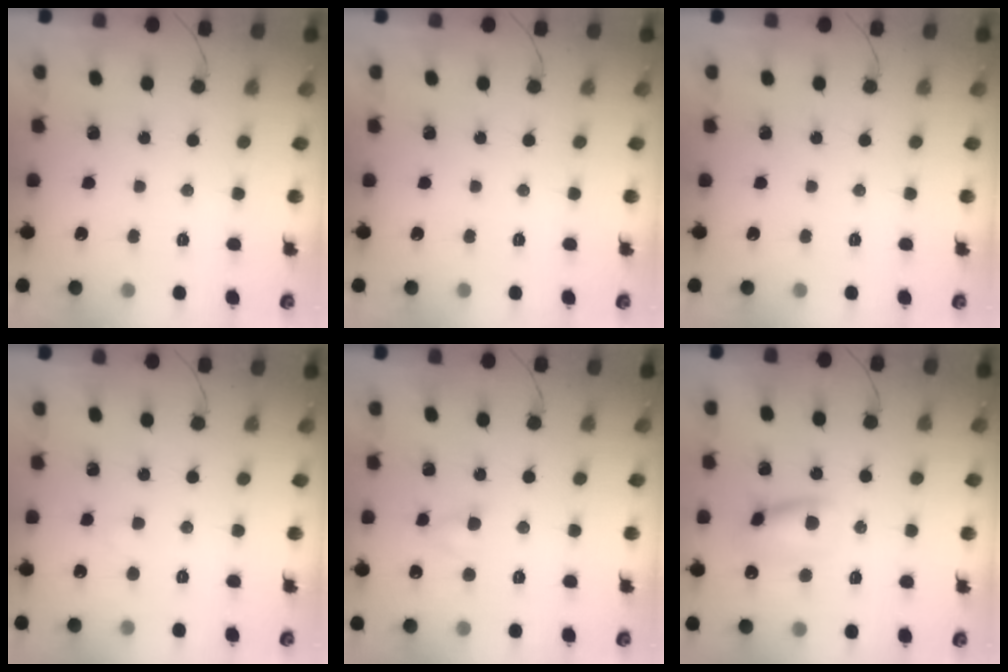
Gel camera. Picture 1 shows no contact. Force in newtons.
{"total": 0.0}
{"total": 0.0}
{"total": 1.0, "press": 0.7, "slide": 0.6}
{"total": 2.1, "press": 1.9, "slide": 0.9}
{"total": 10.6, "press": 10.6, "slide": 1.1}